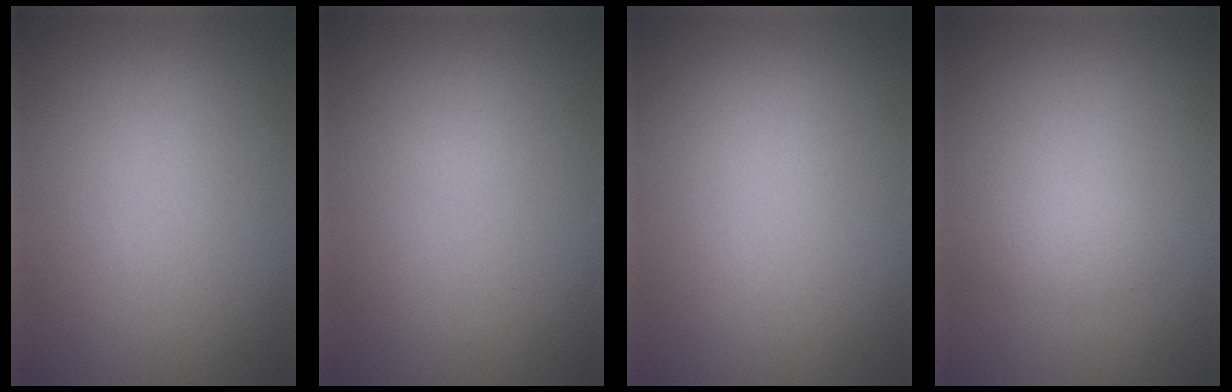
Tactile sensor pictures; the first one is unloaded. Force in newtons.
{"total": 0.0}
{"total": 0.0}
{"total": 1.3, "press": 1.3, "slide": 0.1}